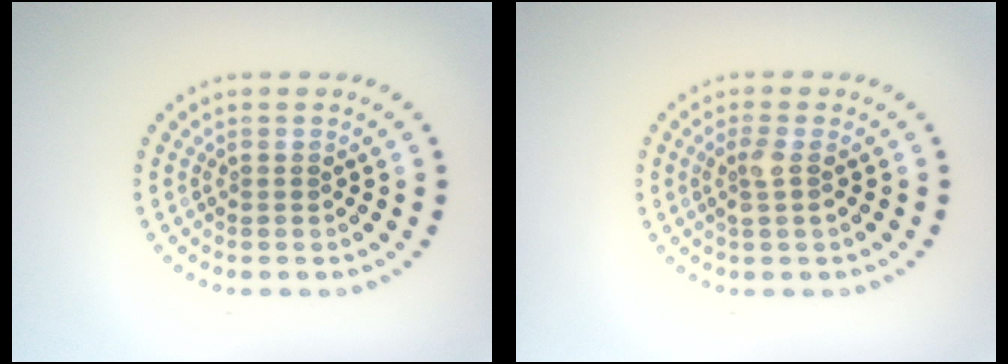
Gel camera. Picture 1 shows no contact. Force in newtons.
{"total": 1.7, "press": 1.4, "slide": 0.9}